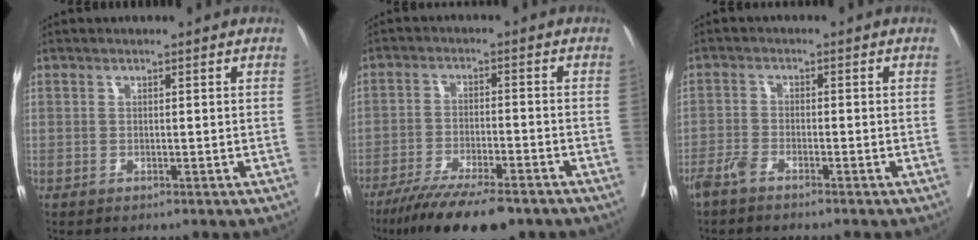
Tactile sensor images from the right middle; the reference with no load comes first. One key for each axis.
{"total": 13.0, "fx": -9.9, "fy": 2.3, "fz": 8.1, "tx": -0.130, "ty": -0.027, "tz": -0.160}
{"total": 2.8, "fx": -2.4, "fy": 0.2, "fz": 1.6, "tx": -0.033, "ty": -0.002, "tz": -0.051}